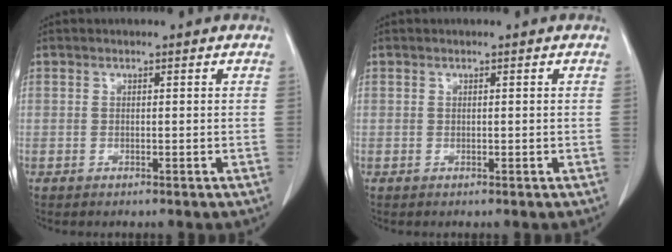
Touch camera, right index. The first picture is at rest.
{"total": 0.0}